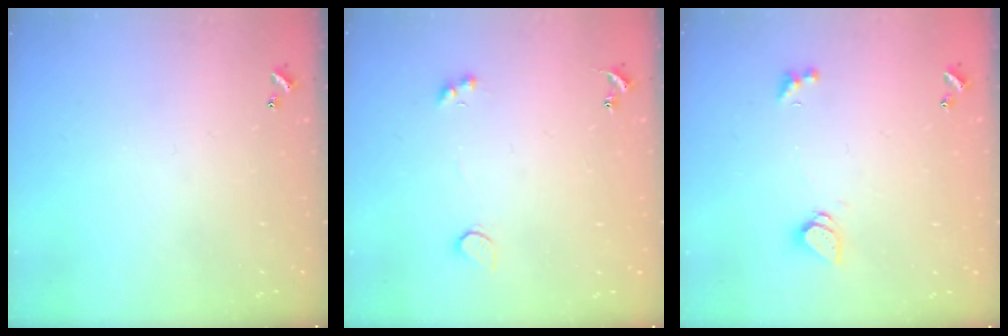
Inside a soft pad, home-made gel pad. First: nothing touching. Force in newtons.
{"total": 2.1, "press": 1.9, "slide": 1.0}
{"total": 1.2, "press": 1.1, "slide": 0.5}